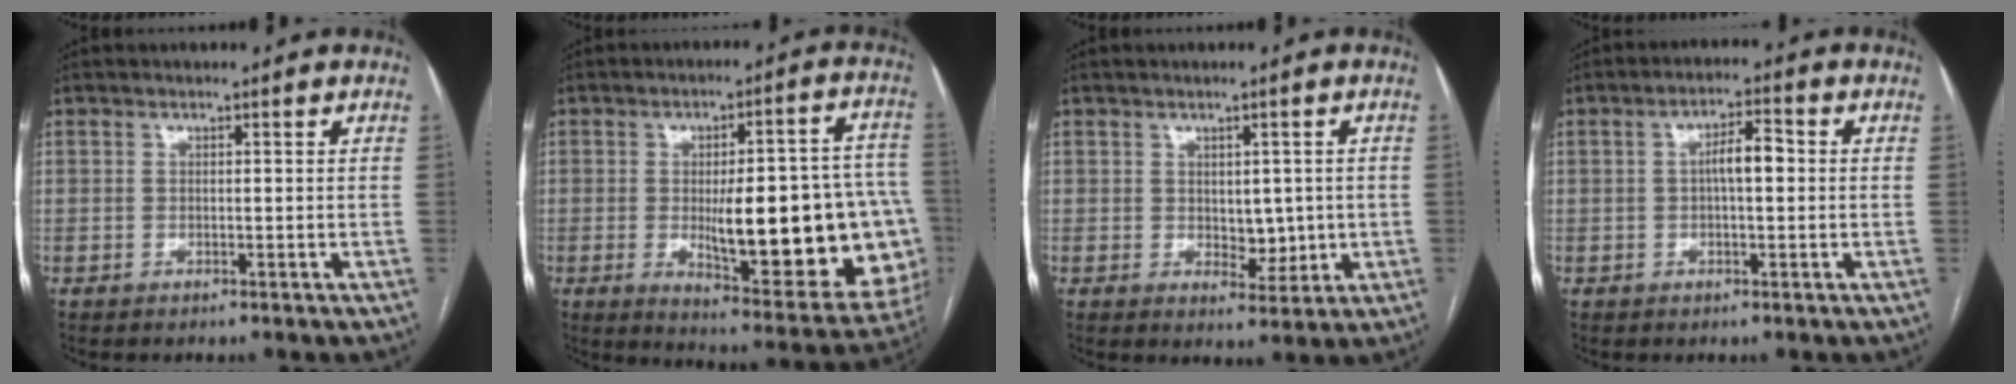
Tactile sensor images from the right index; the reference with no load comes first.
{"total": 25.6, "force": [-3.6, 6.5, 24.5], "torque": [-0.240, 0.013, -0.024]}
{"total": 4.5, "force": [0.0, 2.6, 3.7], "torque": [-0.046, -0.002, 0.010]}
{"total": 4.4, "force": [0.2, 1.3, 4.2], "torque": [-0.073, 0.016, 0.002]}